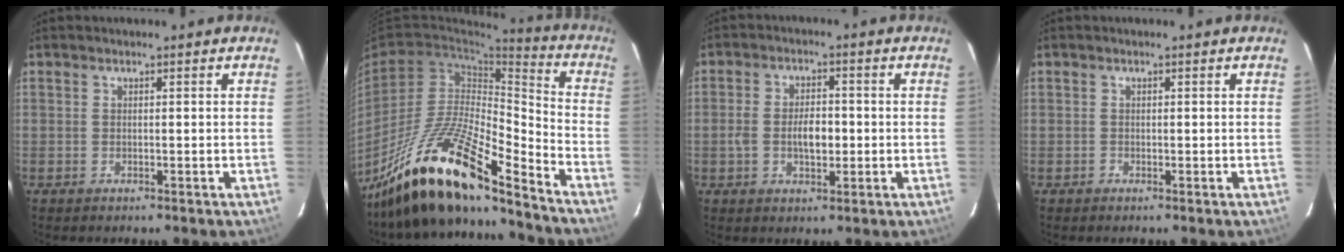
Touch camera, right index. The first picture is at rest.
{"total": 20.9, "force": [-16.1, 3.9, 12.8], "torque": [-0.238, -0.019, -0.297]}
{"total": 5.7, "force": [-0.9, 2.8, 4.9], "torque": [-0.097, 0.006, -0.015]}
{"total": 0.8, "force": [-0.3, 0.7, -0.1], "torque": [0.002, 0.003, -0.005]}